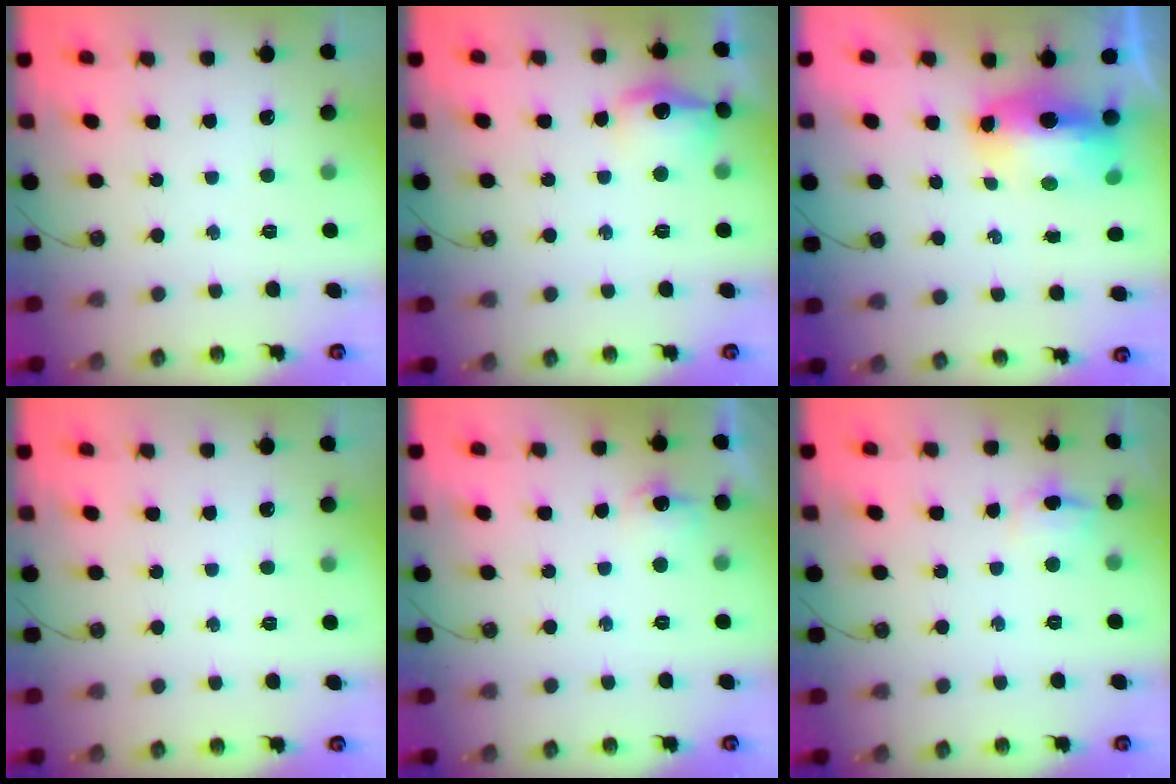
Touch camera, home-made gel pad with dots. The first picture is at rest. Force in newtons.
{"total": 12.2, "press": 12.1, "slide": 1.0}
{"total": 10.5, "press": 10.4, "slide": 1.5}
{"total": 0.0}
{"total": 7.2, "press": 7.1, "slide": 1.0}
{"total": 6.9, "press": 6.8, "slide": 1.0}